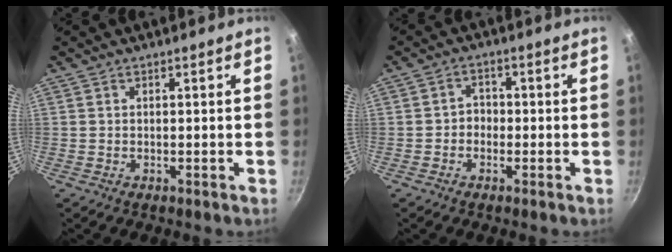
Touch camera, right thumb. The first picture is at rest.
{"total": 2.9, "force": [-0.8, 2.5, 1.3], "torque": [-0.001, 0.015, -0.020]}